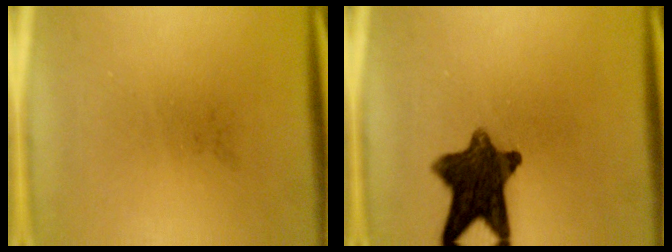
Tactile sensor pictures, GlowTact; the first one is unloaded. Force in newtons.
{"total": 11.0}